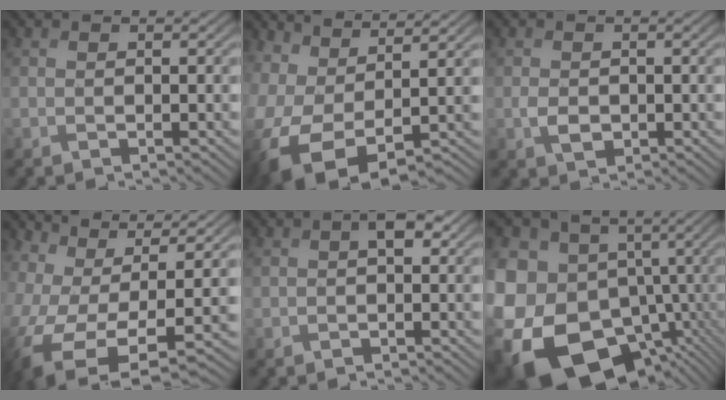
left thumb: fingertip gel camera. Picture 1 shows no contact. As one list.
[{"total": 11.3, "force": [2.1, 6.7, 8.9], "torque": [-0.228, -0.036, 0.060]}, {"total": 2.1, "force": [-0.4, 1.6, 1.3], "torque": [-0.033, -0.006, -0.008]}, {"total": 14.5, "force": [-1.9, 7.5, 12.2], "torque": [-0.299, -0.045, -0.006]}, {"total": 2.5, "force": [0.1, 1.3, 2.1], "torque": [-0.031, 0.008, -0.004]}, {"total": 21.9, "force": [-5.0, 17.4, 12.4], "torque": [-0.318, -0.044, -0.075]}]